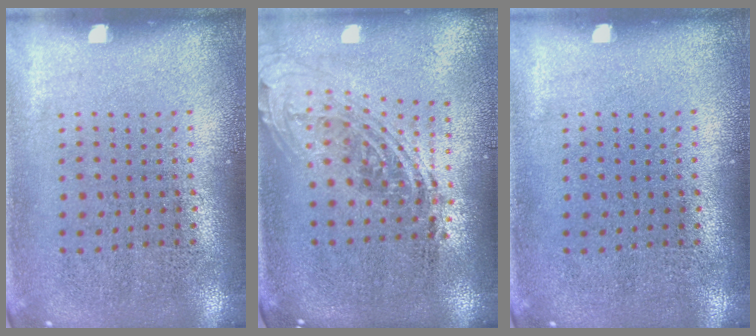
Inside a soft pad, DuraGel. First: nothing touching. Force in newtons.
{"total": 2.0, "press": 1.6, "slide": 1.3}
{"total": 0.0}